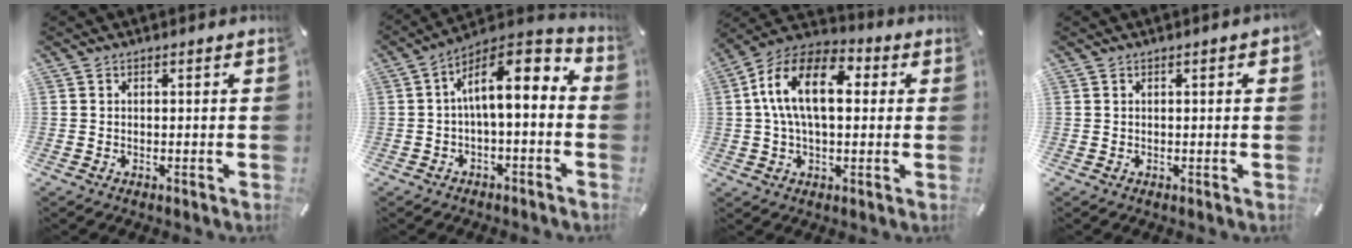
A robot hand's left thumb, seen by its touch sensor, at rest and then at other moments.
{"total": 12.6, "force": [1.8, 5.6, 11.2], "torque": [-0.178, -0.010, 0.028]}
{"total": 15.0, "force": [2.5, 8.9, 11.8], "torque": [-0.236, 0.008, 0.041]}
{"total": 1.5, "force": [0.3, 0.3, 1.5], "torque": [-0.026, 0.003, 0.003]}